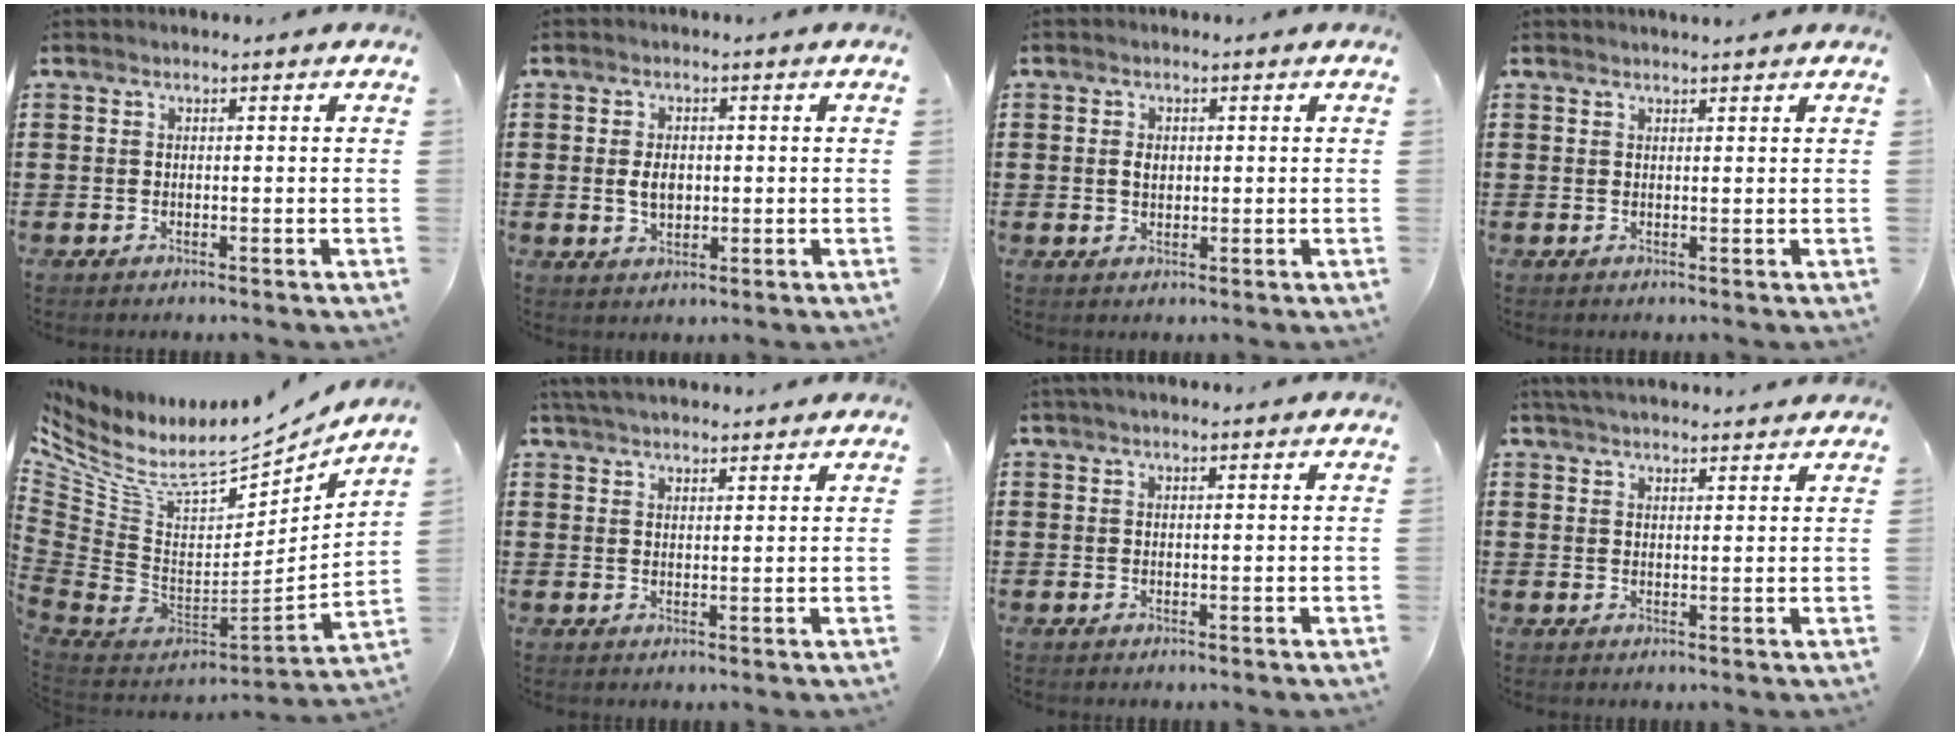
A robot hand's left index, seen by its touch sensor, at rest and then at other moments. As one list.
[{"total": 3.4, "force": [0.2, 2.1, 2.7], "torque": [-0.047, 0.003, 0.001]}, {"total": 2.0, "force": [0.3, 1.3, 1.5], "torque": [-0.033, 0.007, 0.005]}, {"total": 1.2, "force": [1.2, -0.1, 0.2], "torque": [-0.006, -0.002, 0.023]}, {"total": 9.3, "force": [6.8, 3.8, 5.2], "torque": [-0.145, -0.065, 0.118]}, {"total": 3.8, "force": [3.7, 0.2, 0.8], "torque": [-0.025, -0.006, 0.071]}, {"total": 1.3, "force": [1.1, 0.2, 0.7], "torque": [-0.016, 0.002, 0.021]}, {"total": 3.1, "force": [3.1, -0.2, 0.5], "torque": [-0.019, -0.005, 0.057]}]